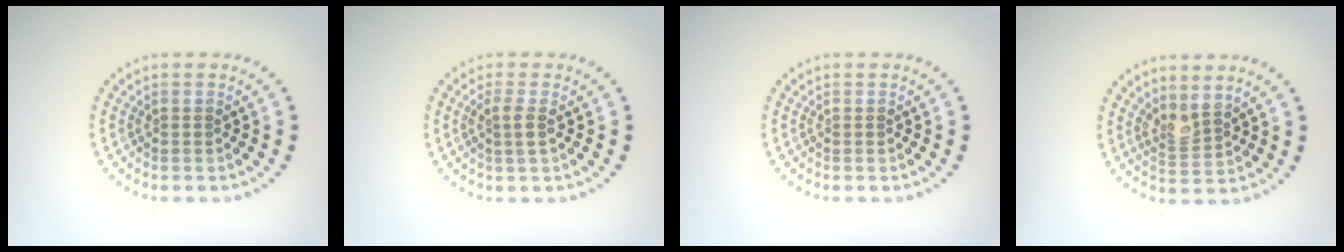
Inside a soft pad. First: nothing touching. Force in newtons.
{"total": 1.5, "press": 1.3, "slide": 0.7}
{"total": 0.0}
{"total": 2.0, "press": 1.6, "slide": 1.3}